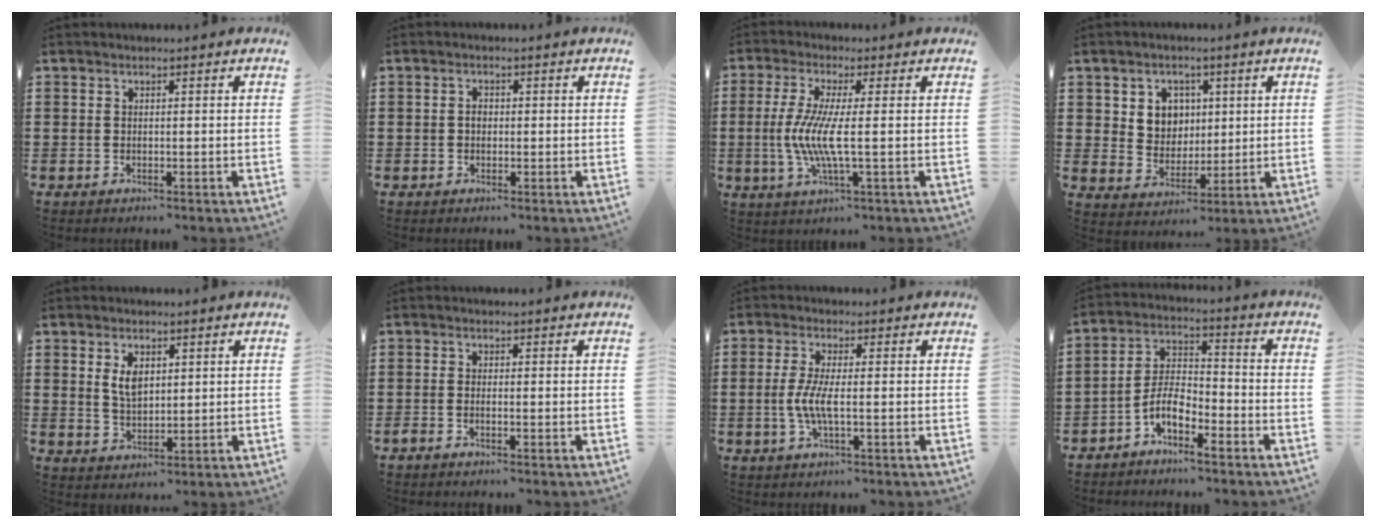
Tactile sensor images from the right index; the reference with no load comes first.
{"total": 1.3, "force": [-0.1, 0.9, 1.0], "torque": [-0.020, 0.003, -0.002]}
{"total": 7.0, "force": [-0.8, 0.4, 7.0], "torque": [-0.154, -0.018, -0.025]}
{"total": 5.4, "force": [1.8, 4.9, 1.5], "torque": [-0.046, 0.012, 0.029]}
{"total": 3.9, "force": [1.5, 2.2, 2.9], "torque": [-0.055, 0.005, 0.025]}
{"total": 0.8, "force": [-0.6, 0.0, 0.5], "torque": [-0.009, -0.003, -0.011]}
{"total": 4.7, "force": [-0.8, 0.8, 4.6], "torque": [-0.111, -0.010, -0.026]}
{"total": 6.2, "force": [-4.0, 2.3, 4.2], "torque": [-0.104, 0.000, -0.083]}